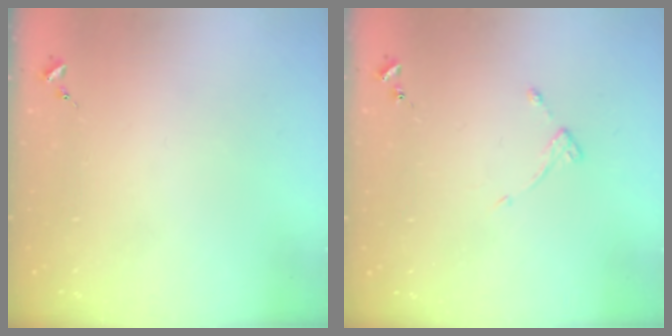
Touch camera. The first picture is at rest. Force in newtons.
{"total": 4.8, "press": 4.7, "slide": 0.5}